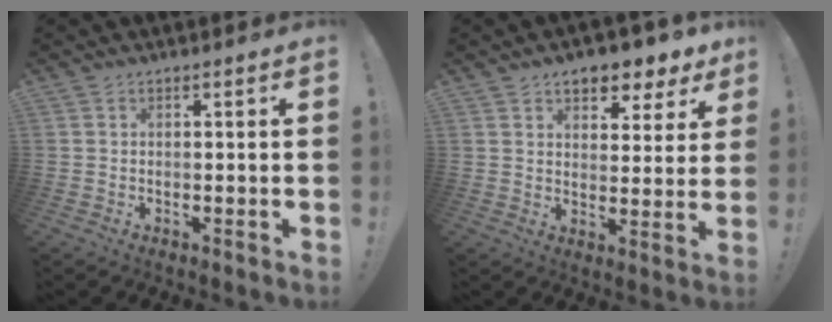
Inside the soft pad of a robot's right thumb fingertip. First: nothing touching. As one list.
[{"total": 7.5, "force": [5.4, 4.0, 3.4], "torque": [-0.033, -0.040, 0.095]}]